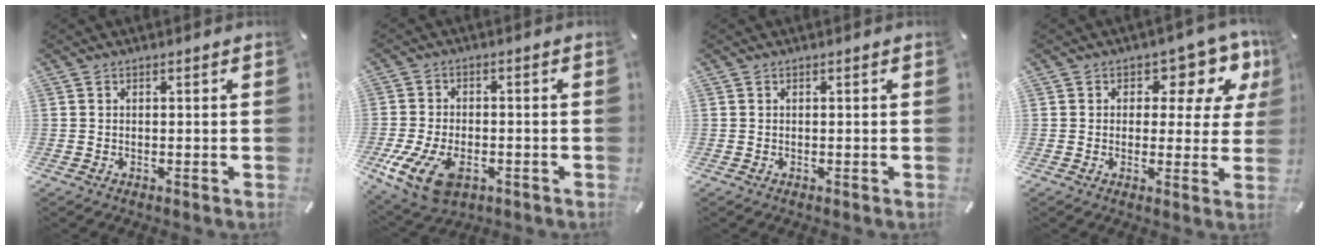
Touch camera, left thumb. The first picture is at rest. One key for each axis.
{"total": 11.9, "fx": -4.9, "fy": 7.5, "fz": 7.8, "tx": -0.170, "ty": 0.008, "tz": -0.089}
{"total": 0.0}
{"total": 9.9, "fx": 4.6, "fy": 5.8, "fz": 6.6, "tx": -0.077, "ty": -0.032, "tz": 0.075}